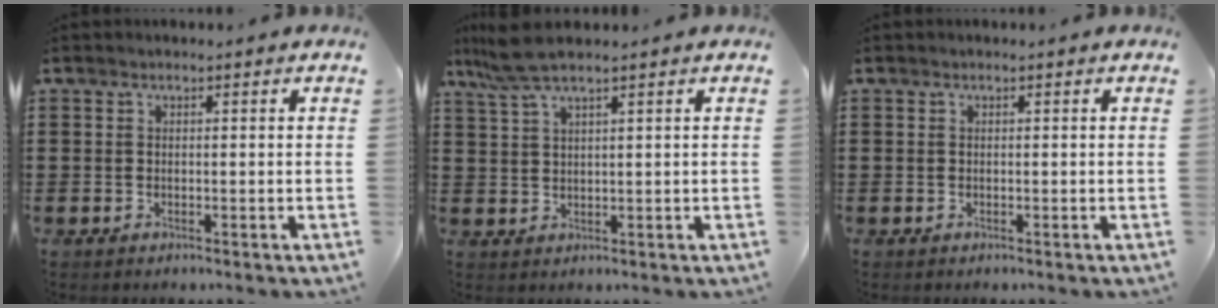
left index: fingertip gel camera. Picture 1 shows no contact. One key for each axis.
{"total": 4.7, "fx": 3.3, "fy": 0.3, "fz": 3.3, "tx": -0.079, "ty": -0.001, "tz": 0.059}
{"total": 0.0}